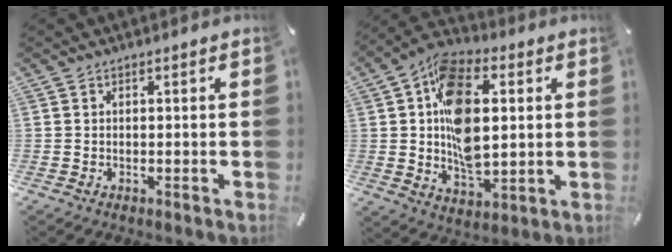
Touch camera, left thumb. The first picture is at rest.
{"total": 16.5, "force": [2.4, 10.4, 12.5], "torque": [-0.227, 0.002, 0.042]}